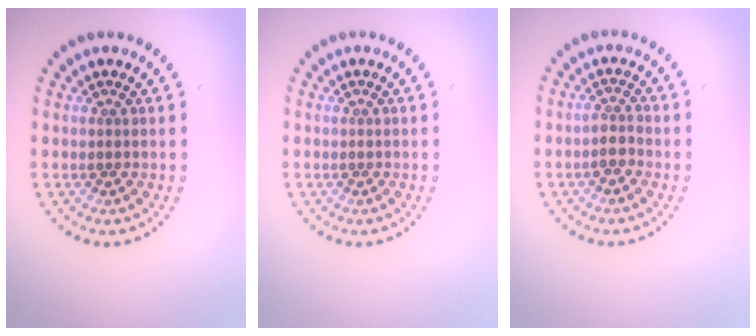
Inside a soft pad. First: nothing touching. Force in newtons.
{"total": 0.0}
{"total": 1.6, "press": 1.3, "slide": 0.9}